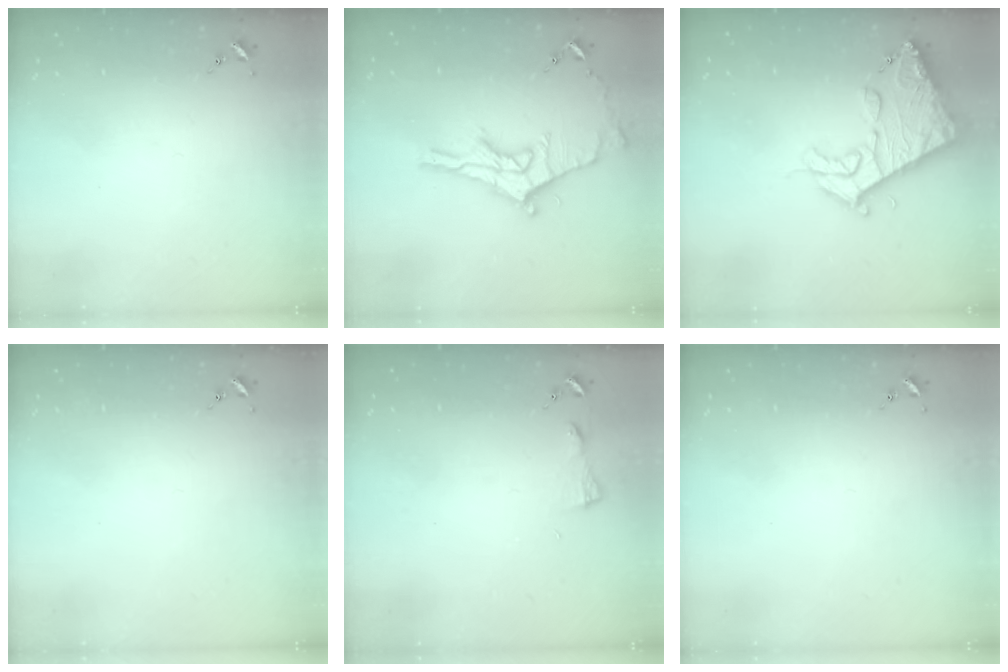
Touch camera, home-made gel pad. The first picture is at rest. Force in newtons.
{"total": 13.4, "press": 13.4, "slide": 0.6}
{"total": 15.7, "press": 15.6, "slide": 1.7}
{"total": 0.0}
{"total": 3.2, "press": 3.1, "slide": 0.3}
{"total": 0.0}